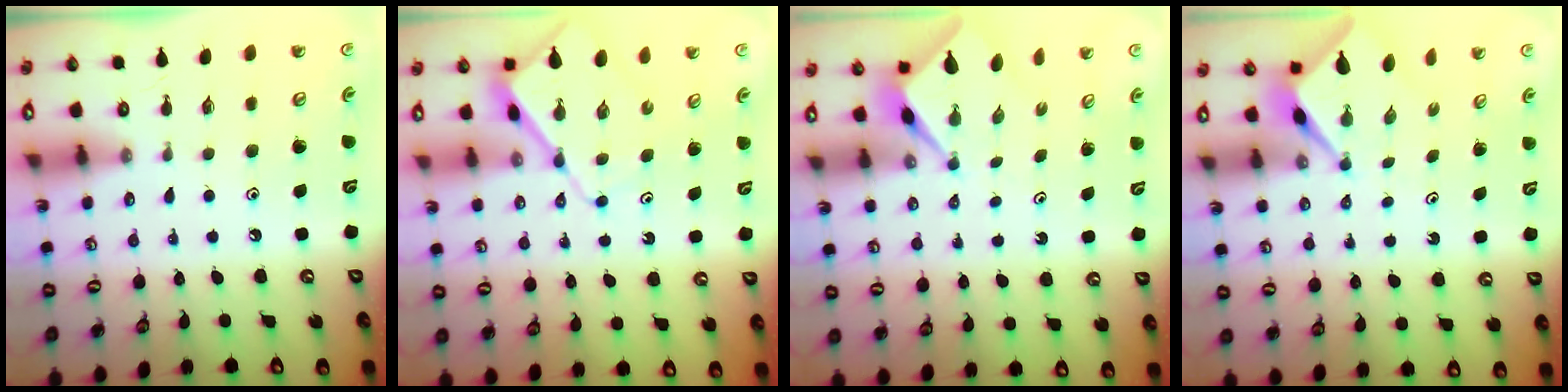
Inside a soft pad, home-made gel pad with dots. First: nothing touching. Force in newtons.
{"total": 8.0, "press": 8.0, "slide": 0.8}
{"total": 2.7, "press": 2.7, "slide": 0.1}
{"total": 2.5, "press": 2.5, "slide": 0.2}